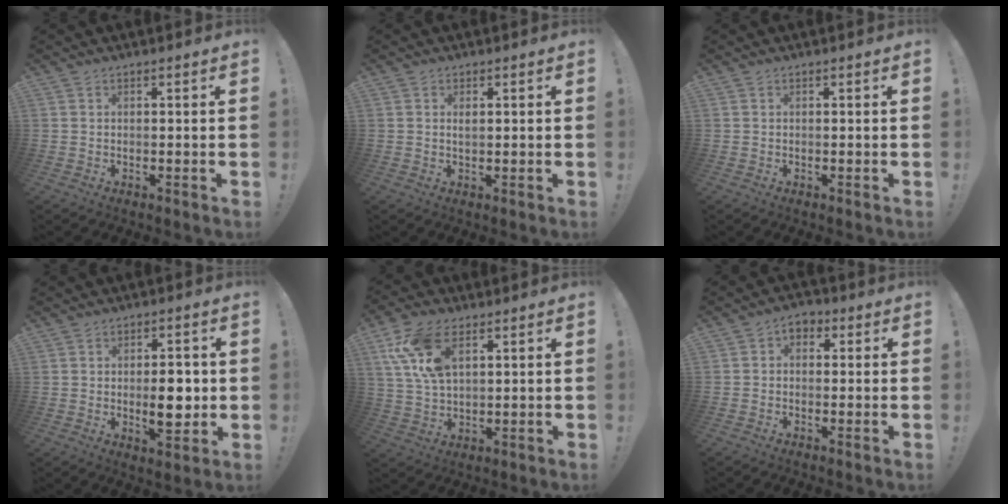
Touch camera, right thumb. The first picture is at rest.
{"total": 1.1, "force": [0.6, 0.5, 0.7], "torque": [-0.008, -0.001, 0.009]}
{"total": 0.0}
{"total": 8.0, "force": [0.2, 5.5, 5.8], "torque": [-0.070, 0.001, 0.002]}
{"total": 13.1, "force": [6.1, 7.2, 9.0], "torque": [-0.183, -0.013, 0.114]}
{"total": 3.7, "force": [0.5, 2.9, 2.3], "torque": [-0.029, 0.007, 0.007]}